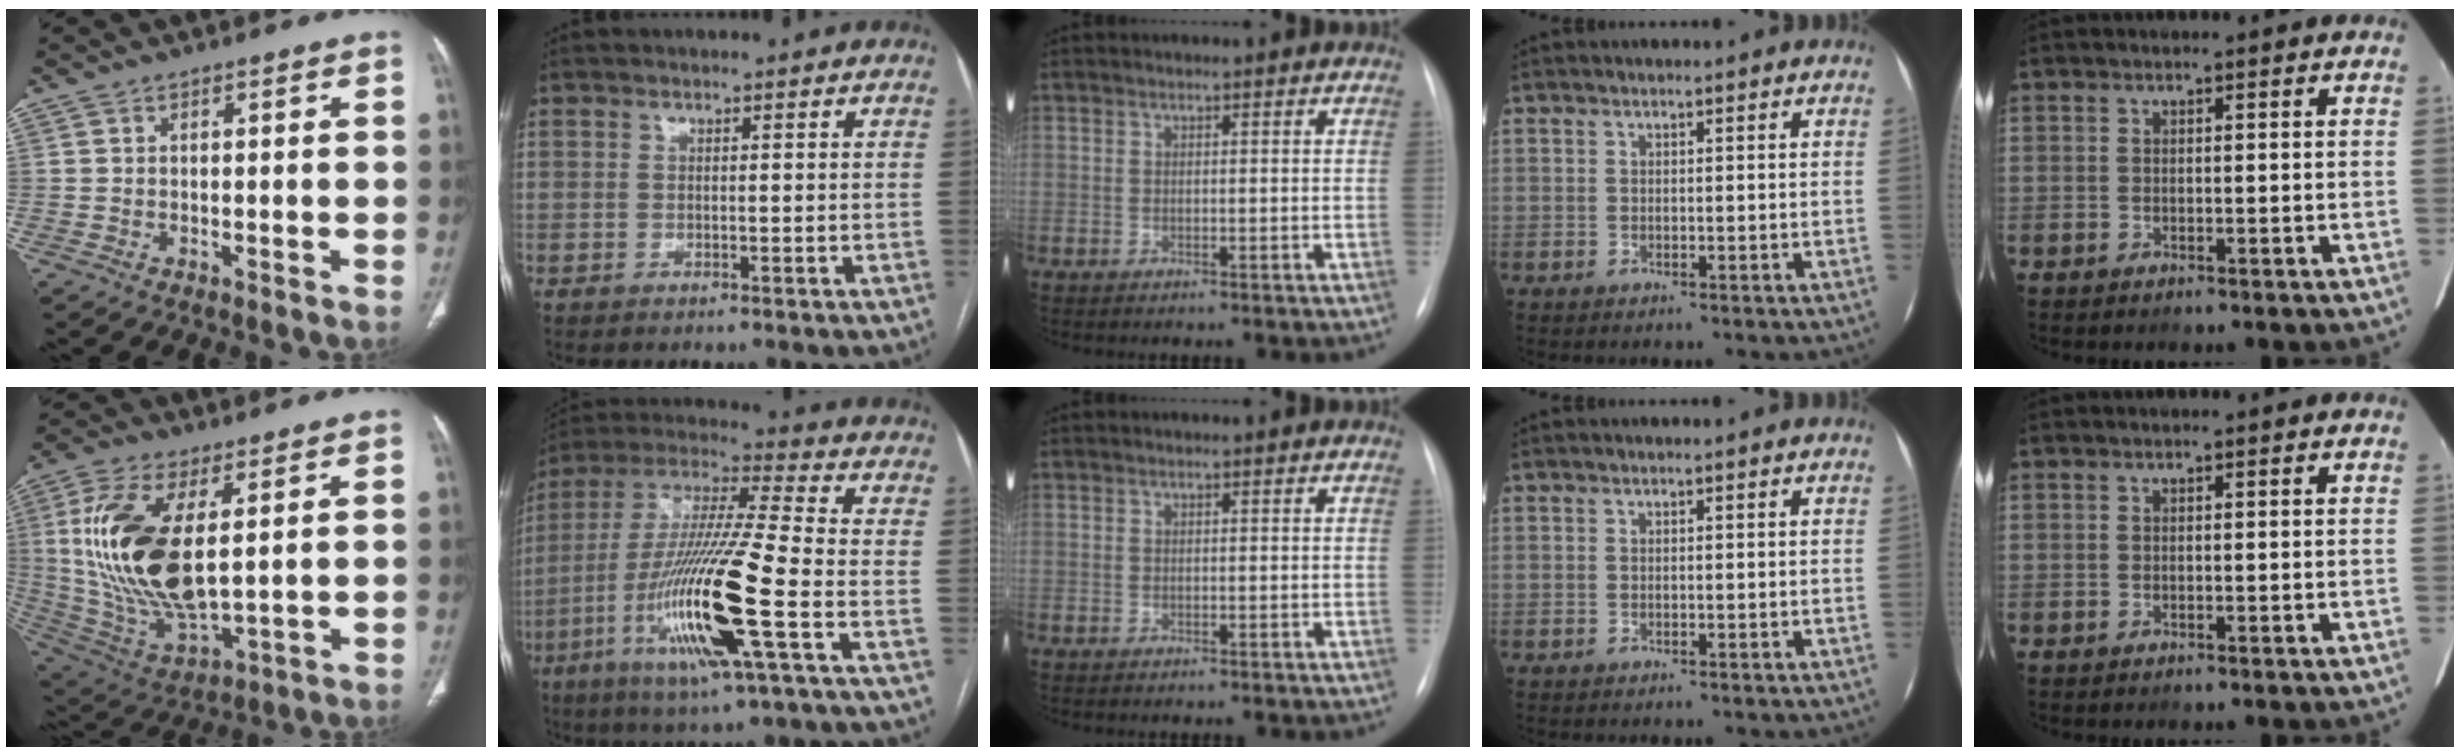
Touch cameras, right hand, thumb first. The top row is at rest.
{"thumb": {"total": 20.5, "force": [3.3, 9.4, 17.9], "torque": [-0.370, -0.023, 0.075]}, "index": {"total": 19.6, "force": [-6.5, 0.6, 18.5], "torque": [-0.387, -0.025, -0.127]}}